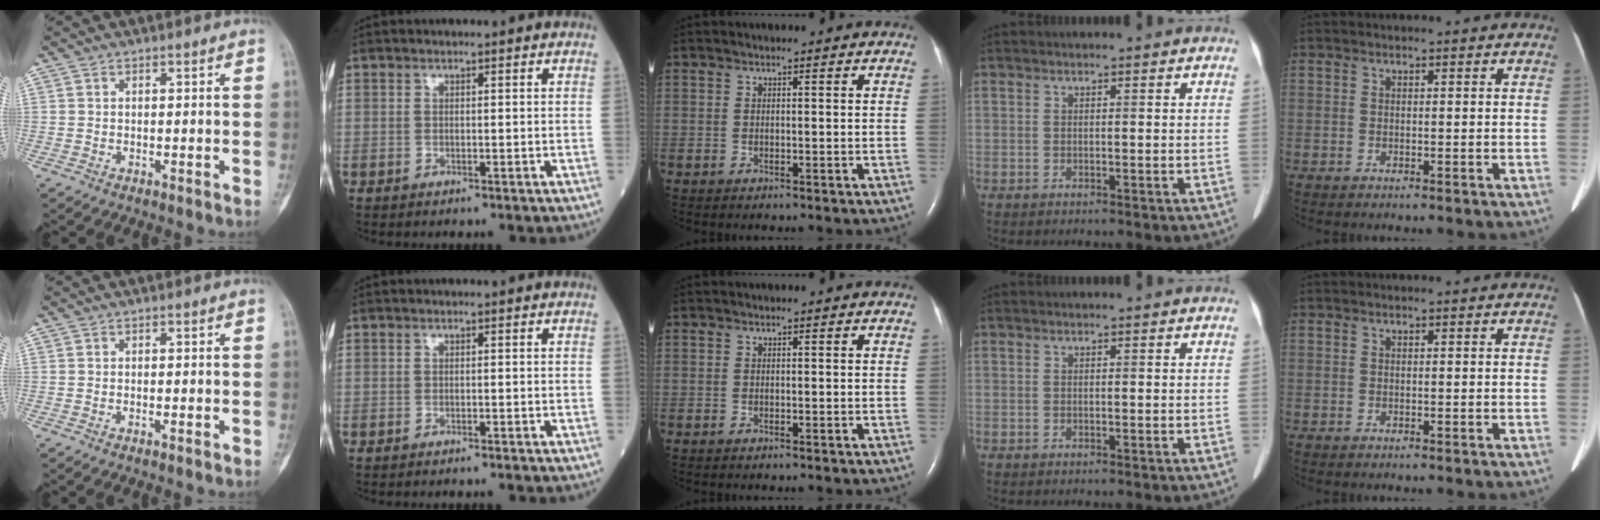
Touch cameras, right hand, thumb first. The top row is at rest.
{"thumb": {"total": 0.9, "force": [-0.4, 0.3, 0.8], "torque": [-0.014, 0.003, -0.005]}, "index": {"total": 1.0, "force": [-0.9, -0.1, 0.3], "torque": [-0.007, 0.000, -0.012]}}